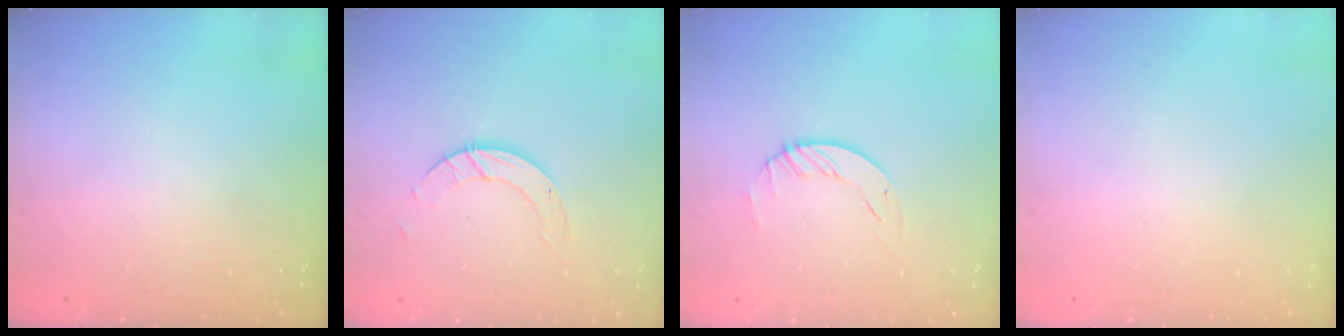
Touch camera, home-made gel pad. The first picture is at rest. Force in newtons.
{"total": 5.1, "press": 5.1, "slide": 0.2}
{"total": 2.3, "press": 2.3, "slide": 0.3}
{"total": 0.0}